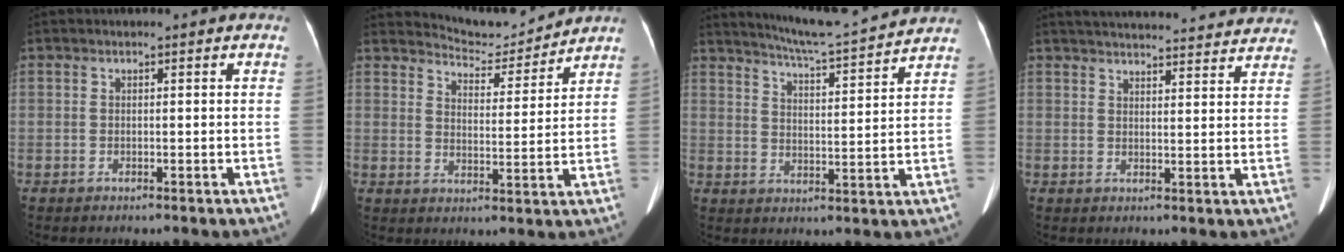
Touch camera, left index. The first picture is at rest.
{"total": 7.2, "force": [7.2, 0.3, -0.5], "torque": [-0.003, -0.007, 0.110]}
{"total": 12.9, "force": [12.3, -0.8, 4.1], "torque": [-0.080, 0.001, 0.174]}
{"total": 24.9, "force": [23.4, 3.9, 7.5], "torque": [-0.115, -0.007, 0.287]}